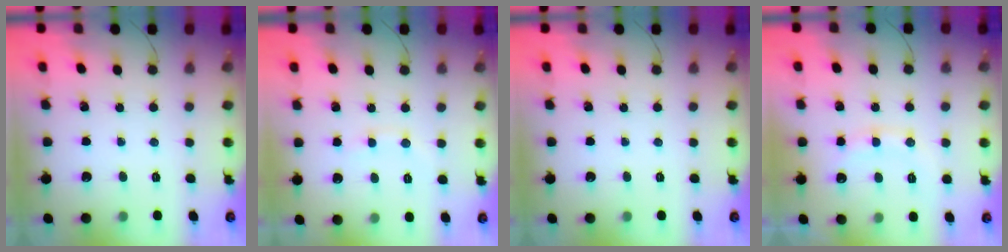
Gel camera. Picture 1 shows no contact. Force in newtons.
{"total": 6.2, "press": 6.0, "slide": 1.5}
{"total": 0.0}
{"total": 11.3, "press": 11.3, "slide": 1.2}